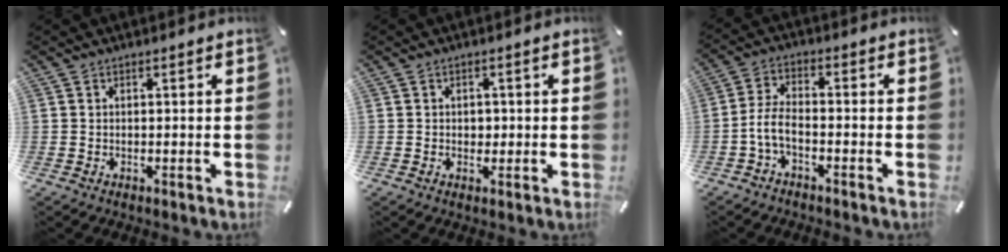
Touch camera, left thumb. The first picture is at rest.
{"total": 1.7, "force": [-0.1, 1.5, 0.7], "torque": [-0.009, 0.002, -0.006]}
{"total": 5.7, "force": [-2.7, 2.4, 4.4], "torque": [-0.101, 0.004, -0.052]}